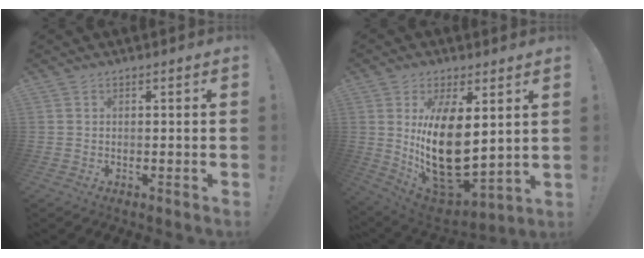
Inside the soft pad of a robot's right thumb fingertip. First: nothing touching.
{"total": 20.0, "force": [3.9, 10.7, 16.5], "torque": [-0.311, -0.057, 0.079]}